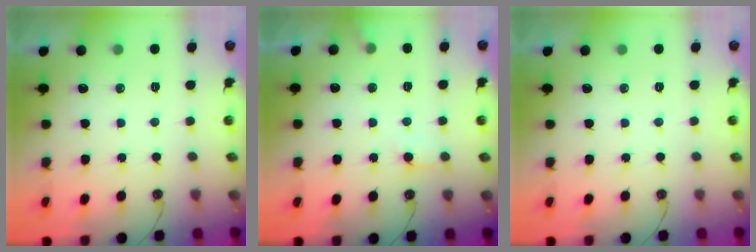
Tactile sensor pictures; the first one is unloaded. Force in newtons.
{"total": 6.4, "press": 6.4, "slide": 0.6}
{"total": 0.0}